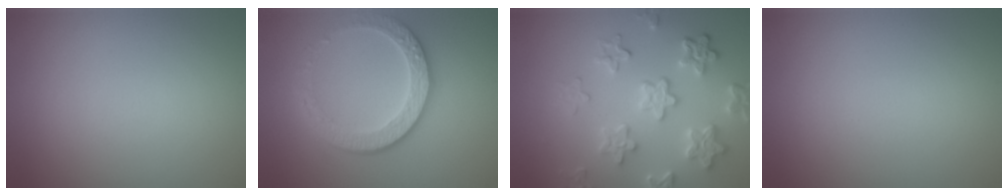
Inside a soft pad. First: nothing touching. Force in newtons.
{"total": 3.9, "press": 3.5, "slide": 1.8}
{"total": 5.9, "press": 4.4, "slide": 4.0}
{"total": 0.0}